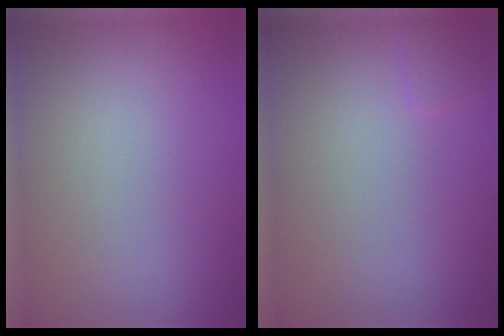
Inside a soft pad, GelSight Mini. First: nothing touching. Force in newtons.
{"total": 0.8, "press": 0.8, "slide": 0.1}